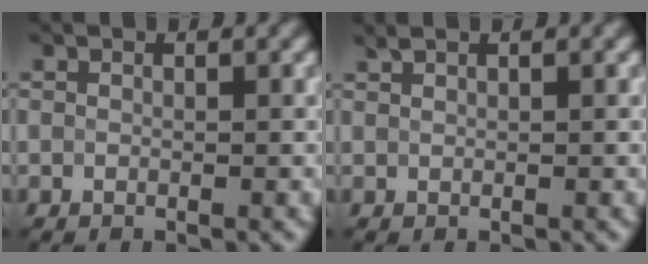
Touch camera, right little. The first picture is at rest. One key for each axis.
{"total": 0.6, "fx": 0.6, "fy": 0.1, "fz": 0.1, "tx": -0.002, "ty": -0.001, "tz": 0.015}